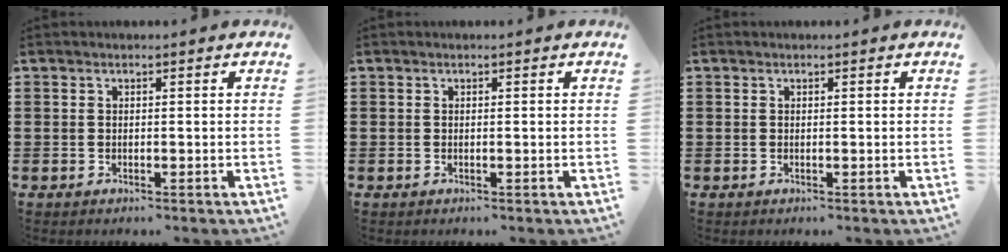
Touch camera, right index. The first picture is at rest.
{"total": 0.0}
{"total": 0.0}